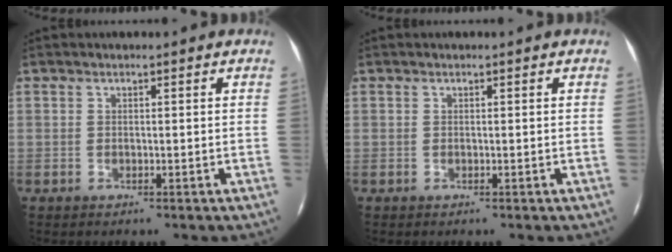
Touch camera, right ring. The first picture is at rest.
{"total": 0.0}